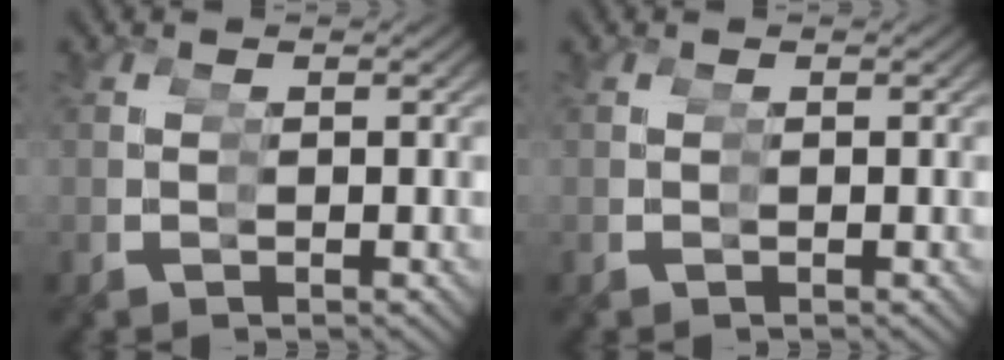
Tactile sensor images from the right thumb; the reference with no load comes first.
{"total": 0.0}